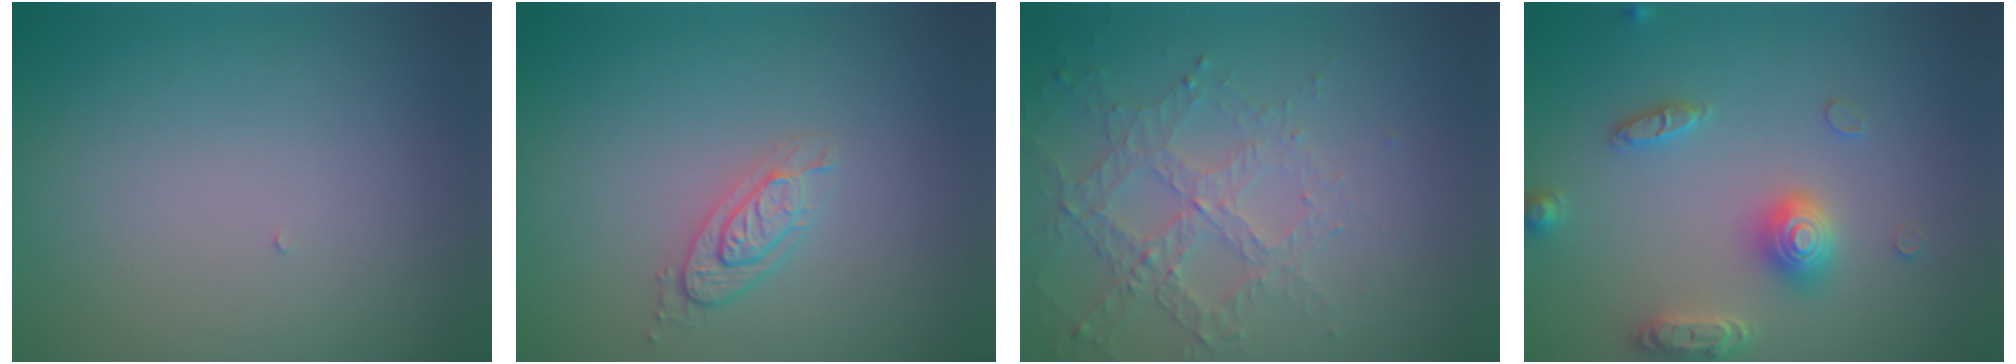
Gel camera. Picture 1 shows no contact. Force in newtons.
{"total": 2.1, "press": 1.9, "slide": 0.9}
{"total": 3.4, "press": 2.8, "slide": 1.9}
{"total": 3.4, "press": 3.4, "slide": 0.6}